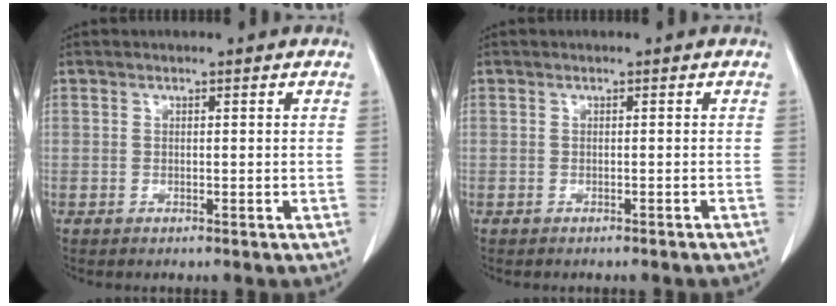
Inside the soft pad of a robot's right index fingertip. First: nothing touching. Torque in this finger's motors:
{"motor_torque": [-0.03, -0.04, -0.03, -0.01]}